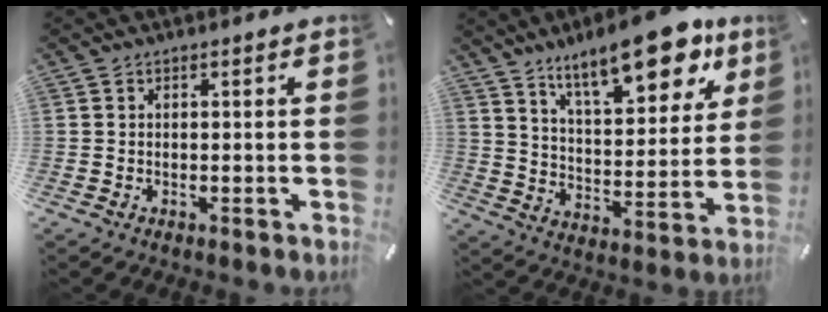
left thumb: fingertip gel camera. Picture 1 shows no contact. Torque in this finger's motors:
{"motor_torque": [2.50, 2.51, 1.39, -1.38, 0.21]}